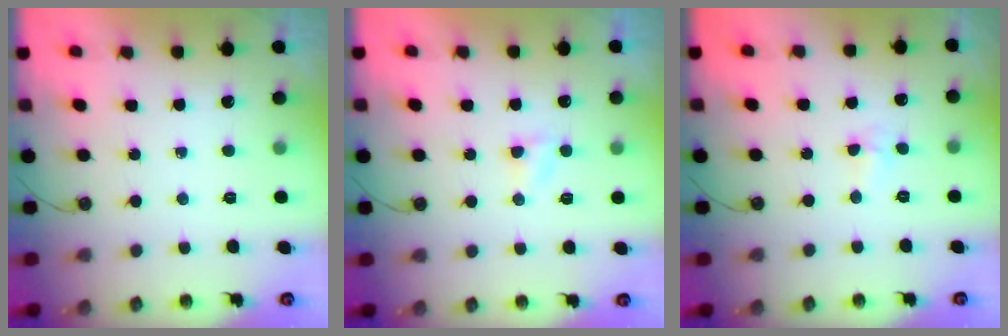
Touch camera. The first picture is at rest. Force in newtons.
{"total": 2.7, "press": 2.7, "slide": 0.3}
{"total": 2.7, "press": 2.6, "slide": 0.6}